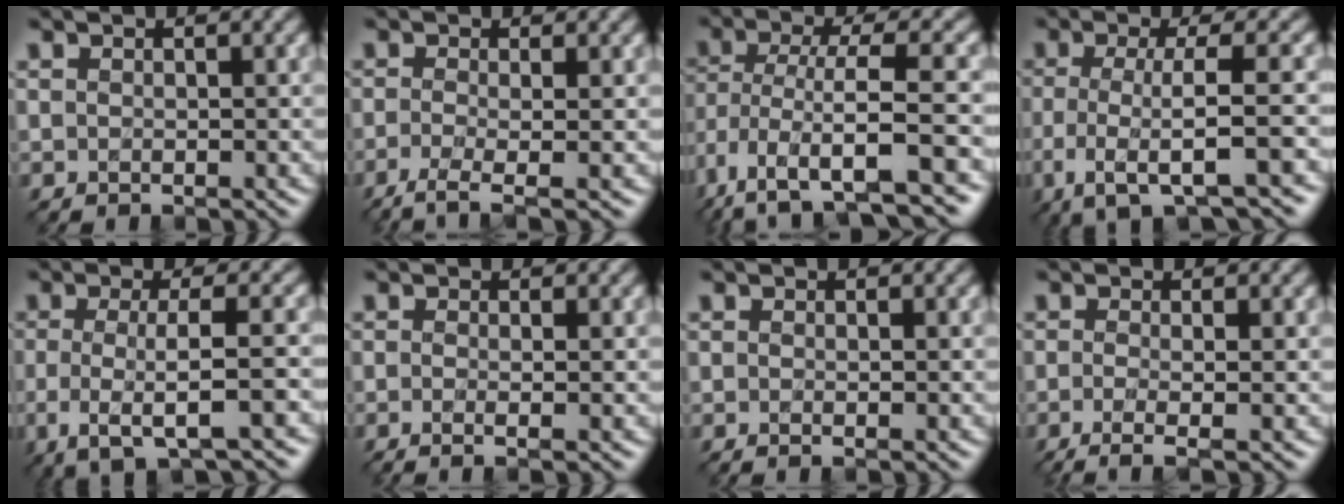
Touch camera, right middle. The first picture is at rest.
{"total": 3.9, "force": [-1.7, 1.1, 3.3], "torque": [-0.055, -0.010, -0.039]}
{"total": 9.3, "force": [-5.1, 3.4, 7.0], "torque": [-0.134, 0.000, -0.086]}
{"total": 6.8, "force": [-2.8, 1.3, 6.1], "torque": [-0.094, -0.005, -0.057]}
{"total": 5.7, "force": [-1.6, 1.3, 5.3], "torque": [-0.088, -0.015, -0.034]}
{"total": 3.0, "force": [0.0, 1.4, 2.6], "torque": [-0.031, -0.001, -0.019]}
{"total": 1.1, "force": [-0.2, 0.4, 1.0], "torque": [-0.011, -0.008, -0.011]}
{"total": 3.7, "force": [-1.1, 1.3, 3.3], "torque": [-0.044, -0.008, -0.030]}